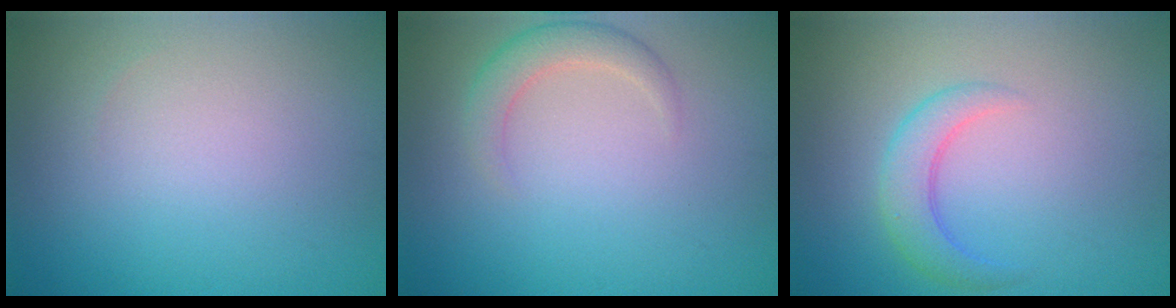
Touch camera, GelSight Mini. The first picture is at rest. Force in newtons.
{"total": 2.4, "press": 2.4, "slide": 0.2}
{"total": 2.8, "press": 2.8, "slide": 0.1}